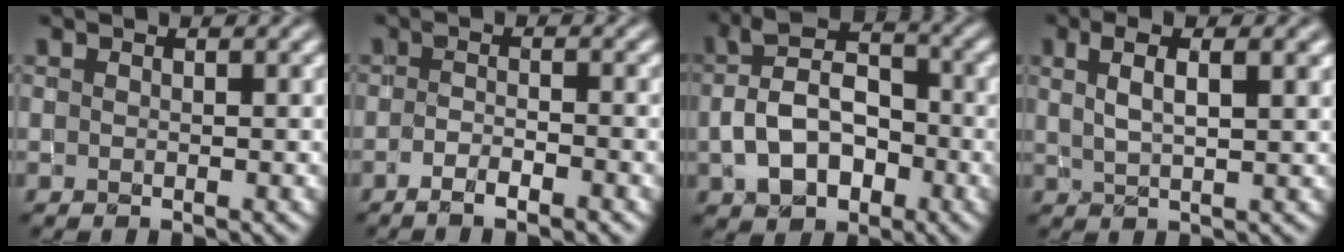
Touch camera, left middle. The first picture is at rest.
{"total": 2.7, "force": [-1.8, 0.5, 1.9], "torque": [-0.036, 0.004, -0.033]}
{"total": 6.5, "force": [-1.6, 4.3, 4.5], "torque": [-0.081, 0.012, -0.034]}
{"total": 4.2, "force": [2.2, 1.4, 3.3], "torque": [-0.048, 0.014, 0.028]}